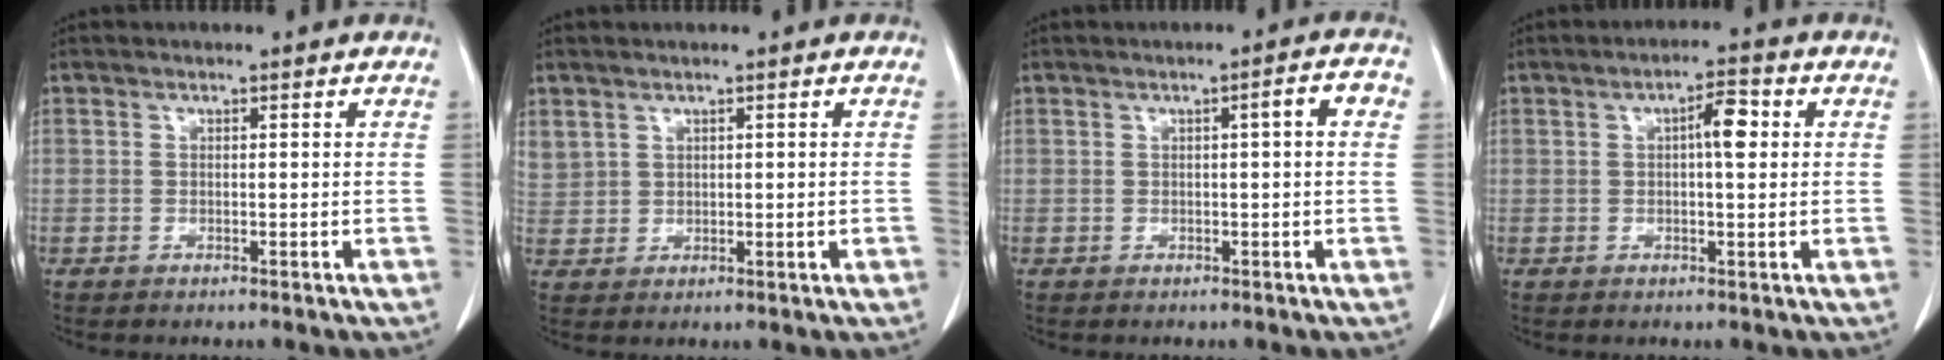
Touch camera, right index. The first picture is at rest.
{"total": 3.5, "force": [2.0, 2.5, 1.4], "torque": [-0.036, 0.018, 0.059]}
{"total": 3.0, "force": [0.4, 0.2, 3.0], "torque": [-0.039, 0.009, 0.005]}
{"total": 4.2, "force": [0.8, 1.0, 4.0], "torque": [-0.066, 0.009, 0.009]}